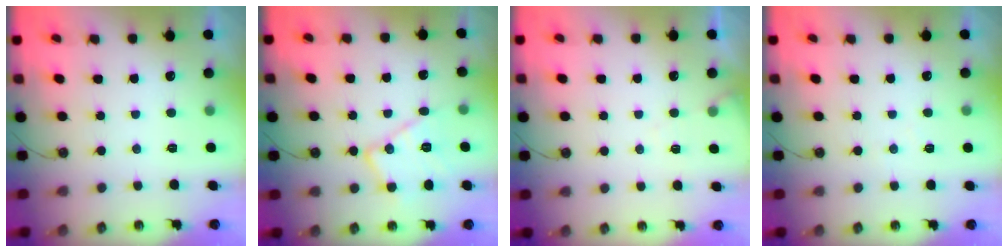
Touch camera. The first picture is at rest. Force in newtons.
{"total": 14.1, "press": 14.1, "slide": 0.7}
{"total": 4.1, "press": 4.1, "slide": 0.6}
{"total": 3.5, "press": 3.5, "slide": 0.5}